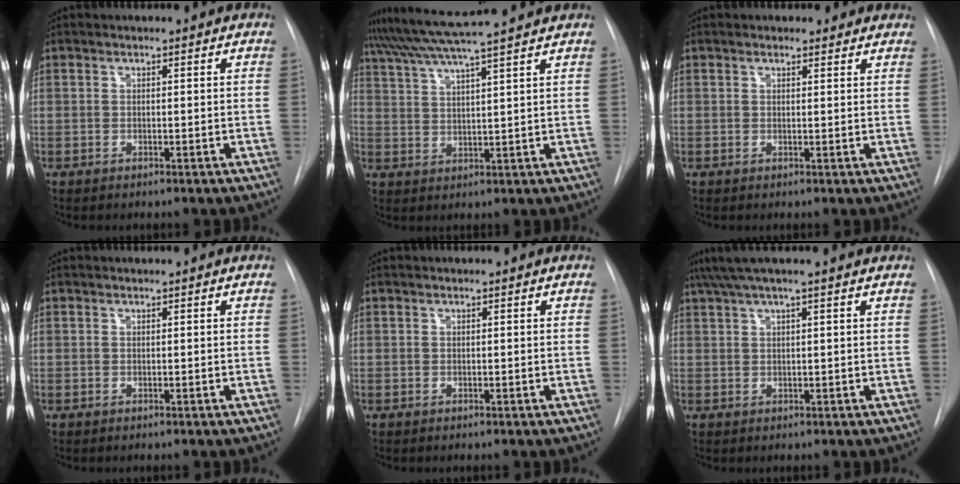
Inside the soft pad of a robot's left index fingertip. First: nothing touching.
{"total": 11.1, "force": [9.6, -1.7, 5.2], "torque": [-0.098, 0.020, 0.148]}
{"total": 2.5, "force": [1.9, 1.2, 1.0], "torque": [-0.011, 0.010, 0.020]}
{"total": 0.0}
{"total": 0.0}
{"total": 6.3, "force": [4.9, -0.6, 3.9], "torque": [-0.069, 0.042, 0.077]}